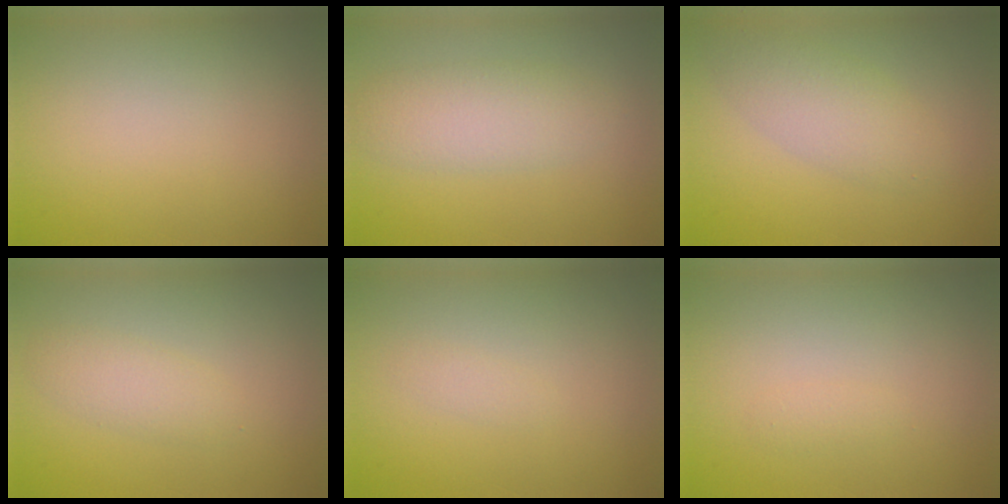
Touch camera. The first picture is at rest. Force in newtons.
{"total": 3.8, "press": 3.7, "slide": 0.2}
{"total": 3.6, "press": 3.6, "slide": 0.1}
{"total": 2.0, "press": 2.0, "slide": 0.1}
{"total": 0.7, "press": 0.7, "slide": 0.1}
{"total": 0.7, "press": 0.7, "slide": 0.0}